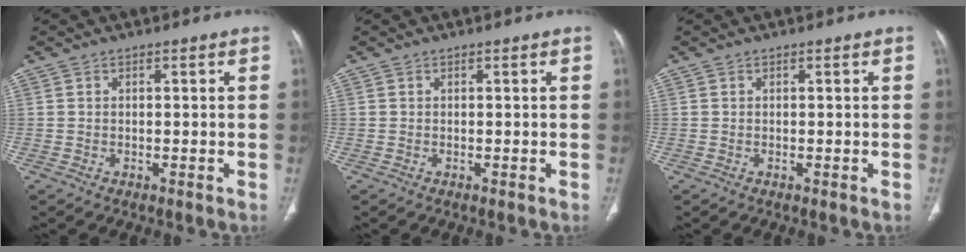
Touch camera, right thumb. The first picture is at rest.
{"total": 0.0}
{"total": 0.0}